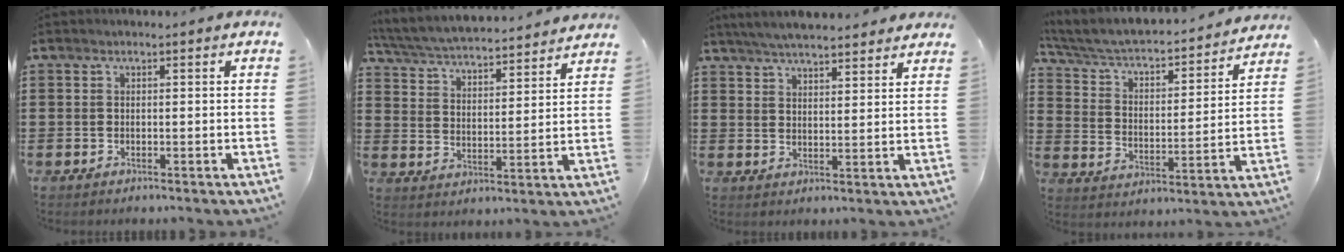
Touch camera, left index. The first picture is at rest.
{"total": 4.9, "force": [4.8, -0.2, 1.1], "torque": [-0.044, -0.036, 0.078]}
{"total": 5.2, "force": [5.0, 0.3, 1.4], "torque": [-0.043, -0.015, 0.092]}
{"total": 4.2, "force": [3.7, 1.0, 1.7], "torque": [-0.052, -0.037, 0.053]}